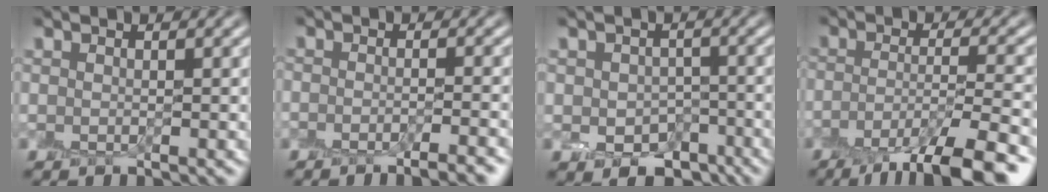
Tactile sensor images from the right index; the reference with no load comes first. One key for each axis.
{"total": 3.6, "fx": -2.7, "fy": 0.9, "fz": 2.2, "tx": -0.004, "ty": 0.010, "tz": -0.037}
{"total": 4.9, "fx": -2.2, "fy": 3.3, "fz": 2.9, "tx": -0.047, "ty": -0.012, "tz": -0.028}
{"total": 8.7, "fx": -5.9, "fy": 2.0, "fz": 6.1, "tx": -0.077, "ty": -0.002, "tz": -0.099}